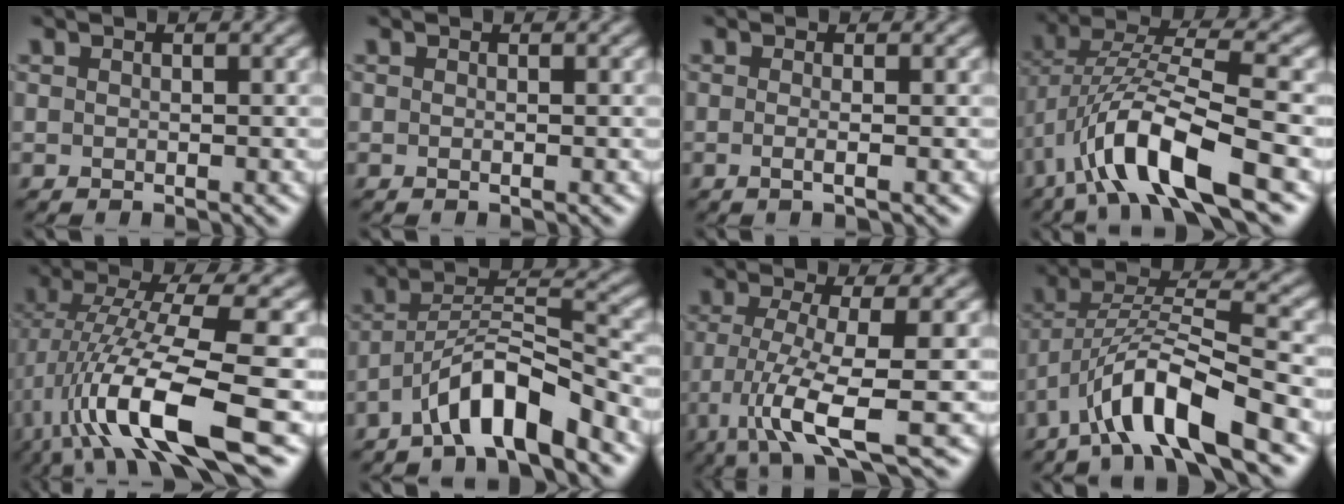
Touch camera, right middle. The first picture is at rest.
{"total": 0.0}
{"total": 1.2, "force": [-0.4, 0.3, 1.1], "torque": [-0.021, -0.003, -0.011]}
{"total": 10.2, "force": [-4.6, 3.0, 8.5], "torque": [-0.170, 0.013, -0.091]}
{"total": 11.2, "force": [-4.0, 2.7, 10.1], "torque": [-0.188, -0.002, -0.070]}
{"total": 6.9, "force": [-4.7, 1.5, 4.8], "torque": [-0.083, 0.018, -0.084]}
{"total": 6.9, "force": [-2.5, 1.3, 6.2], "torque": [-0.115, -0.009, -0.048]}
{"total": 9.1, "force": [-5.5, 2.1, 6.9], "torque": [-0.126, 0.015, -0.102]}